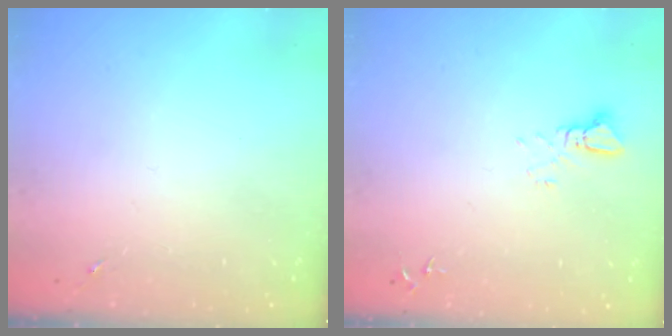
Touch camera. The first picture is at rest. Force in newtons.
{"total": 2.5, "press": 2.5, "slide": 0.1}